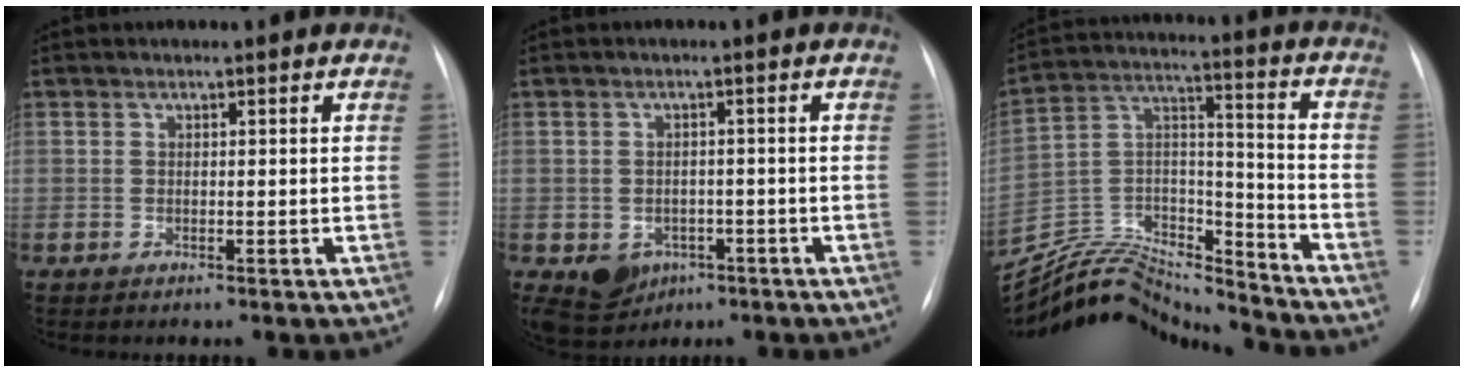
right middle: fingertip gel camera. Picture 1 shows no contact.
{"total": 5.7, "force": [-2.6, 4.6, 2.2], "torque": [-0.037, 0.005, -0.025]}
{"total": 19.8, "force": [-19.4, 2.7, 3.1], "torque": [-0.063, 0.045, -0.320]}